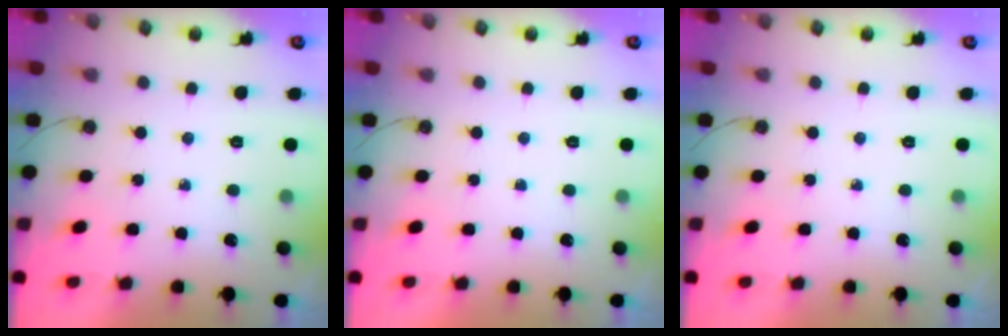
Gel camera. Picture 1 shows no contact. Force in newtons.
{"total": 0.0}
{"total": 0.0}